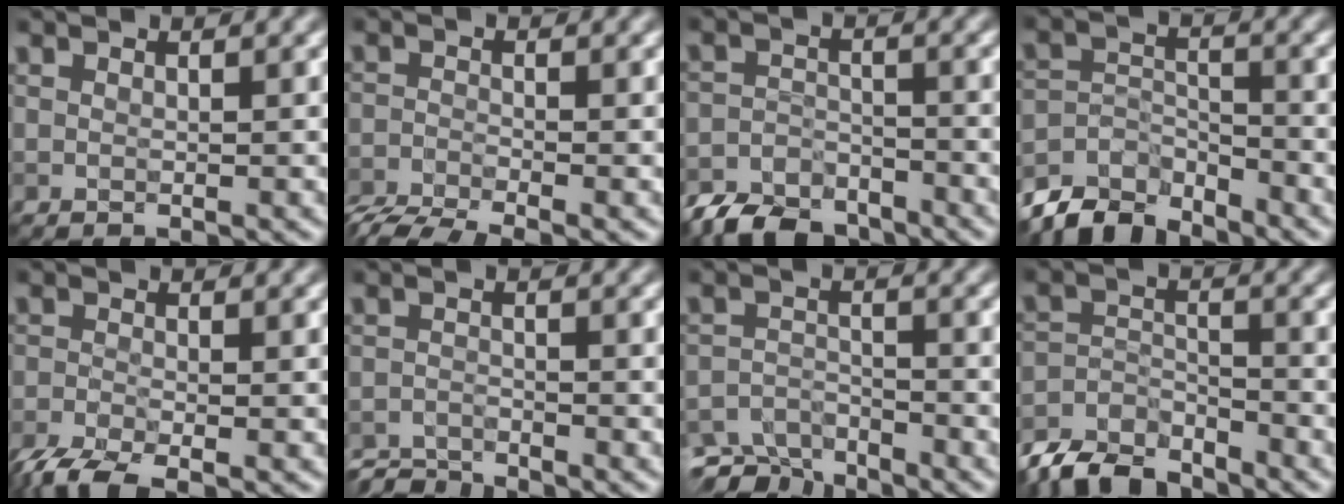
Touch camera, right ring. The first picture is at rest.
{"total": 4.9, "force": [-4.7, 0.7, 1.5], "torque": [-0.029, -0.013, -0.076]}
{"total": 5.5, "force": [-5.2, 1.7, 0.5], "torque": [-0.005, -0.004, -0.090]}
{"total": 5.8, "force": [-5.6, 1.4, 0.4], "torque": [-0.004, -0.001, -0.102]}
{"total": 4.4, "force": [-3.8, 0.7, 2.0], "torque": [-0.035, -0.005, -0.075]}
{"total": 4.2, "force": [-4.2, 0.2, 0.0], "torque": [0.001, -0.003, -0.073]}
{"total": 6.2, "force": [-6.0, 1.5, 0.6], "torque": [-0.014, -0.011, -0.094]}
{"total": 6.7, "force": [-6.5, 1.5, 0.9], "torque": [-0.013, -0.006, -0.121]}